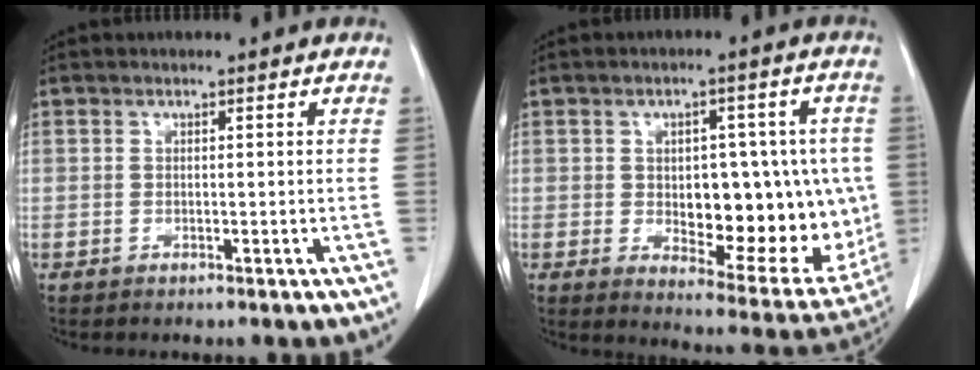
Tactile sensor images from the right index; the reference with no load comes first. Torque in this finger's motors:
{"motor_torque": [0.57, -0.04, 0.30, 0.04]}